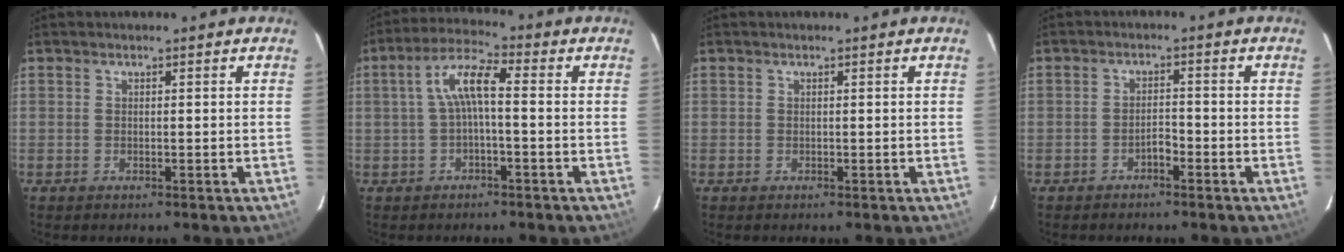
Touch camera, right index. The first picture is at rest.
{"total": 6.3, "force": [-0.5, 1.6, 6.1], "torque": [-0.130, 0.019, -0.007]}
{"total": 0.0}
{"total": 2.0, "force": [-1.6, 0.7, 1.0], "torque": [-0.018, 0.007, -0.027]}